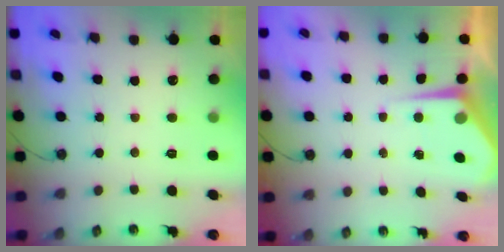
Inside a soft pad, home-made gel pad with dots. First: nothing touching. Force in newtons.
{"total": 4.6, "press": 4.6, "slide": 0.4}